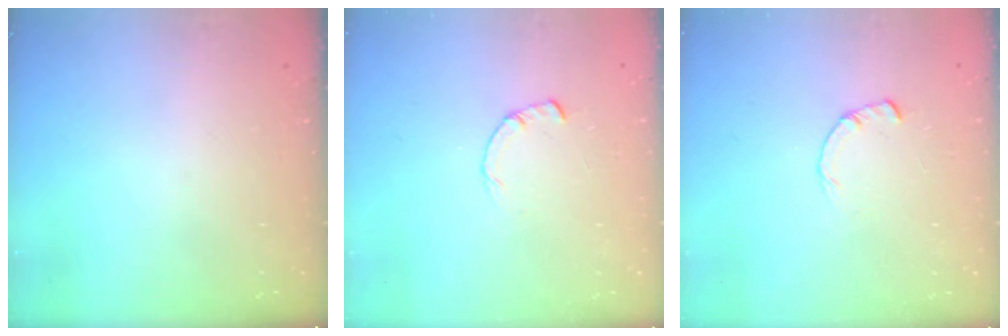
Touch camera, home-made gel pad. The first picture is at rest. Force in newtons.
{"total": 0.8, "press": 0.8, "slide": 0.2}
{"total": 0.8, "press": 0.8, "slide": 0.2}